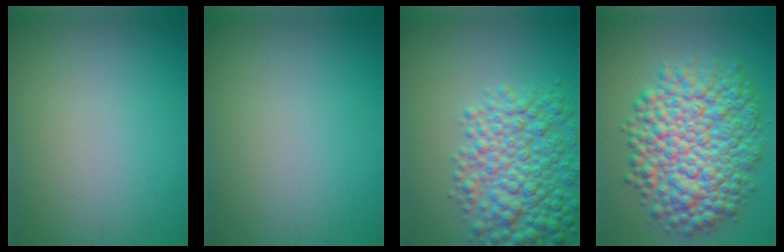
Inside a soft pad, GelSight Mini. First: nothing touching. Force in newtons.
{"total": 0.0}
{"total": 7.2, "press": 7.2, "slide": 0.2}
{"total": 11.4, "press": 11.4, "slide": 0.2}